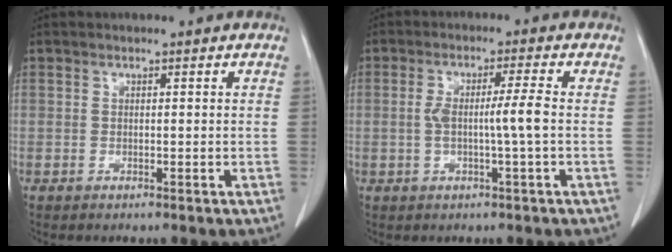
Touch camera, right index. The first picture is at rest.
{"total": 5.0, "force": [-0.4, -0.5, 4.9], "torque": [-0.088, 0.006, -0.007]}